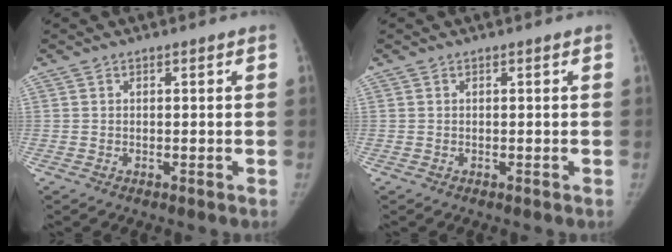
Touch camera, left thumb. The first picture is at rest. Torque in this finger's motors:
{"motor_torque": [0.00, 0.00, 0.13, -0.13, 0.00]}